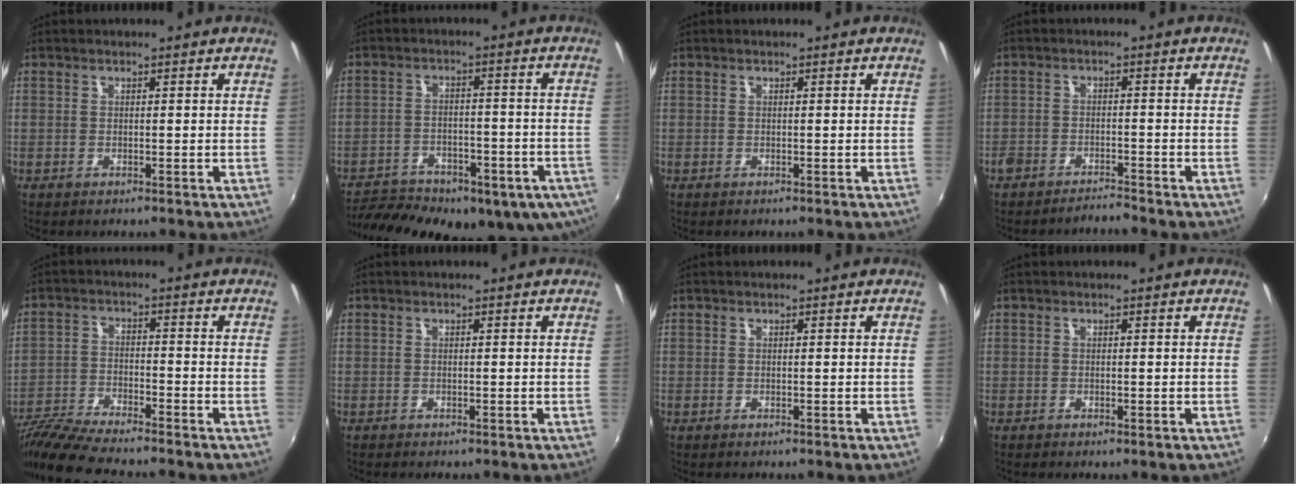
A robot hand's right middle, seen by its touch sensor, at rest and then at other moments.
{"total": 23.5, "force": [-16.7, 10.4, 12.9], "torque": [-0.239, -0.032, -0.217]}
{"total": 0.0}
{"total": 3.7, "force": [-3.6, 0.6, 0.7], "torque": [-0.030, -0.004, -0.066]}
{"total": 10.8, "force": [-9.8, 0.5, 4.6], "torque": [-0.113, -0.019, -0.187]}
{"total": 0.0}
{"total": 0.0}
{"total": 0.0}